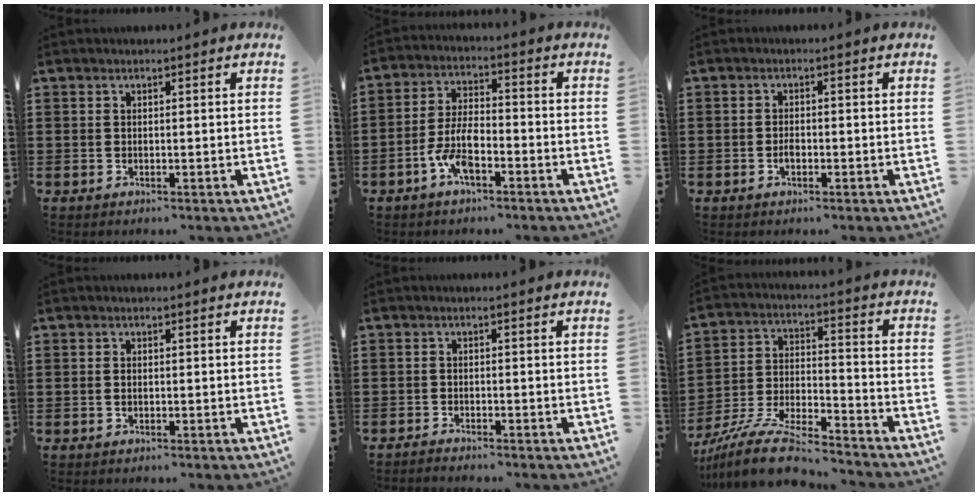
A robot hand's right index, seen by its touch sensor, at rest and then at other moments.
{"total": 7.2, "force": [-3.3, 2.8, 5.8], "torque": [-0.130, 0.000, -0.066]}
{"total": 1.6, "force": [-0.7, 0.6, 1.2], "torque": [-0.025, -0.002, -0.013]}
{"total": 0.8, "force": [-0.1, 0.3, 0.7], "torque": [-0.017, -0.002, -0.001]}
{"total": 1.4, "force": [-1.4, 0.0, -0.2], "torque": [0.000, 0.004, -0.030]}
{"total": 11.3, "force": [-10.2, 1.4, 4.7], "torque": [-0.099, 0.020, -0.206]}